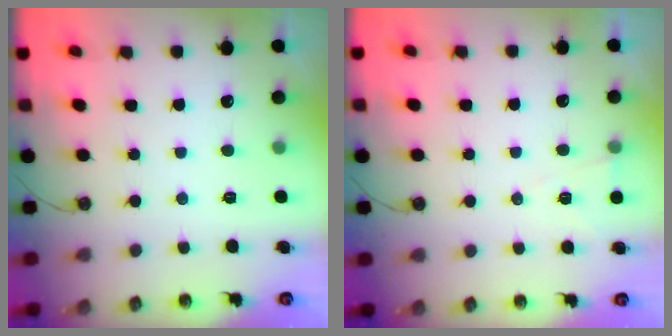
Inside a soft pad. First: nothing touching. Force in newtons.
{"total": 5.0, "press": 2.7, "slide": 4.2}